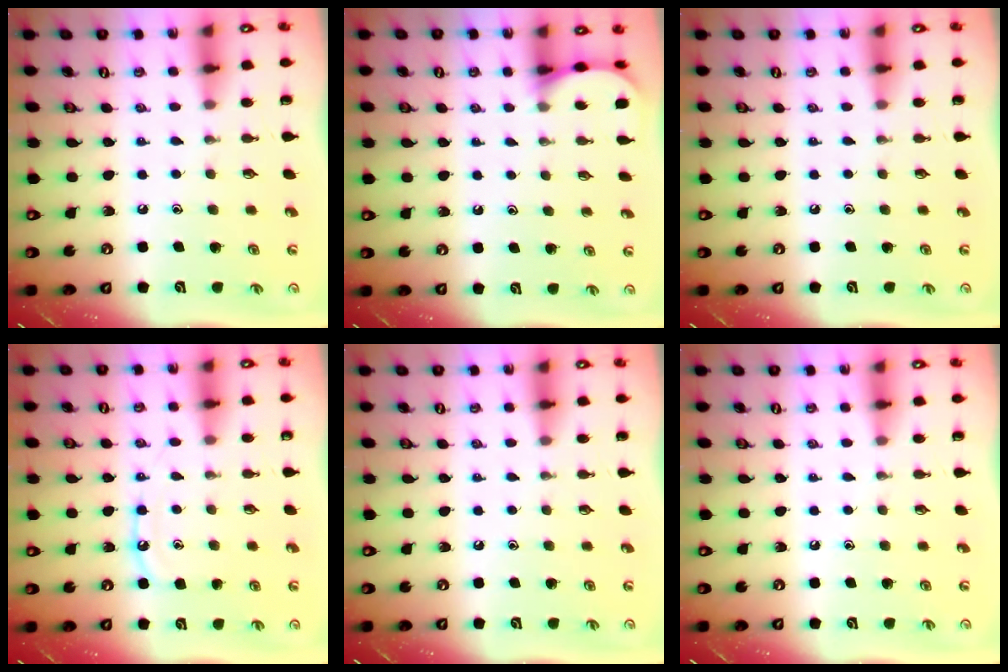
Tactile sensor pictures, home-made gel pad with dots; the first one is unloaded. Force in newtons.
{"total": 3.6, "press": 3.6, "slide": 0.3}
{"total": 0.0}
{"total": 8.3, "press": 8.2, "slide": 0.8}
{"total": 0.0}
{"total": 0.0}